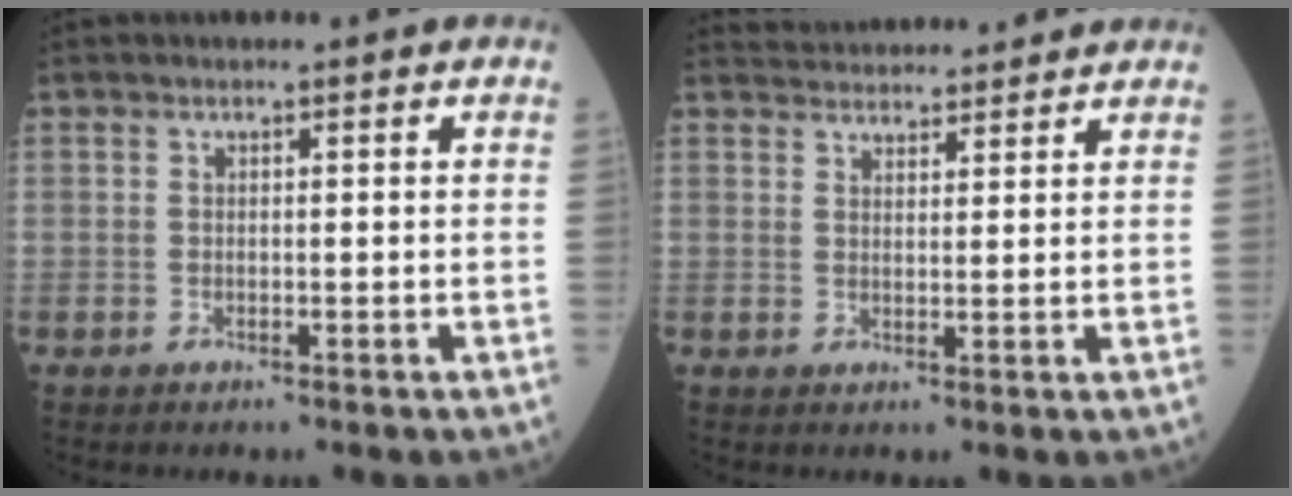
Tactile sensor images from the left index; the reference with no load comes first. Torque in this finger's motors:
{"motor_torque": [-0.11, -1.08, 0.01, 0.02]}